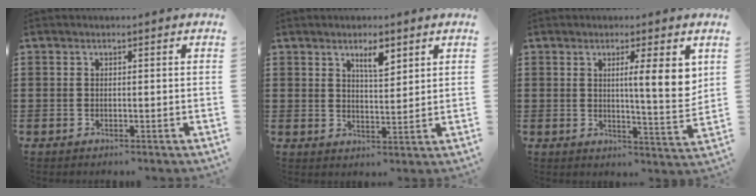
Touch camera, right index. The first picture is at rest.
{"total": 3.9, "force": [2.6, 1.1, 2.7], "torque": [-0.042, -0.001, 0.041]}
{"total": 8.1, "force": [2.6, 1.3, 7.6], "torque": [-0.116, -0.013, 0.034]}